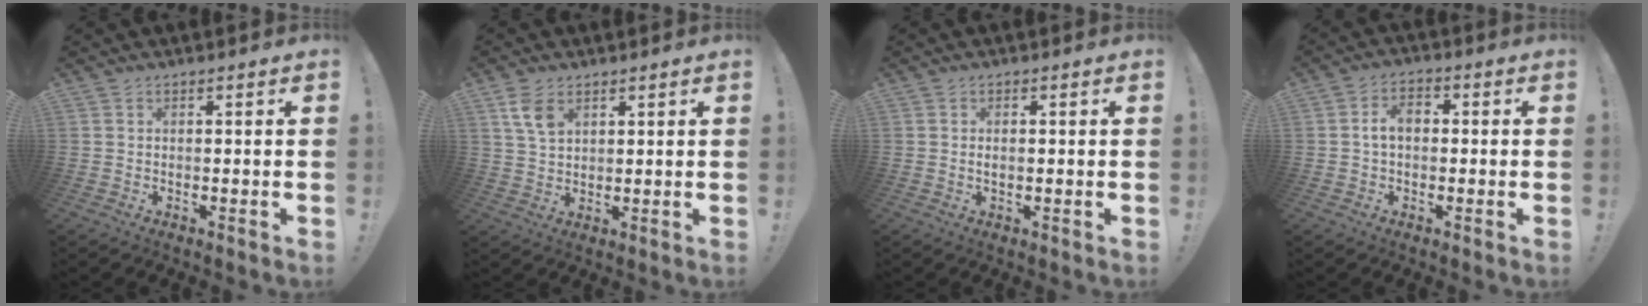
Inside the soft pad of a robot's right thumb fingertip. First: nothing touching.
{"total": 6.2, "force": [3.3, 3.5, 3.9], "torque": [-0.067, -0.013, 0.063]}
{"total": 1.1, "force": [0.0, 0.4, 1.1], "torque": [-0.023, 0.003, 0.000]}
{"total": 5.4, "force": [0.2, 3.3, 4.3], "torque": [-0.065, 0.009, 0.002]}